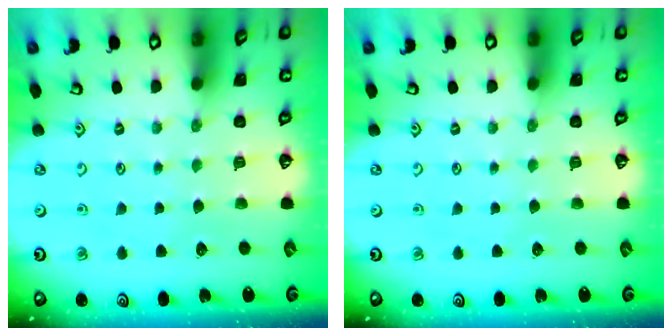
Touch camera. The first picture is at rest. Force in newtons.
{"total": 0.0}